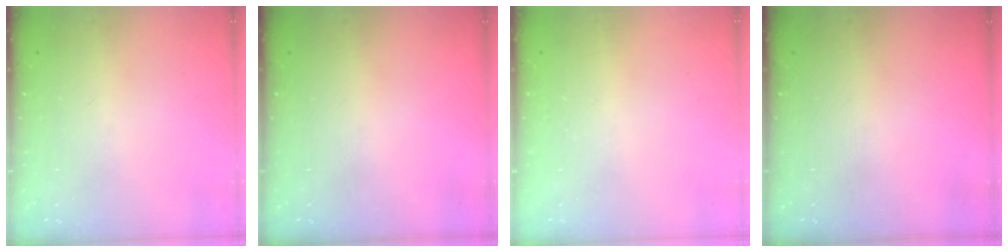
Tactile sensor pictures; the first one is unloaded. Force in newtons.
{"total": 0.0}
{"total": 2.6, "press": 2.6, "slide": 0.2}
{"total": 0.0}